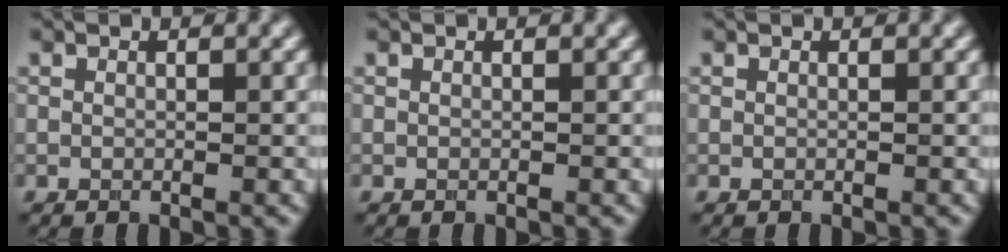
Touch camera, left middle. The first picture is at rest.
{"total": 0.0}
{"total": 0.0}